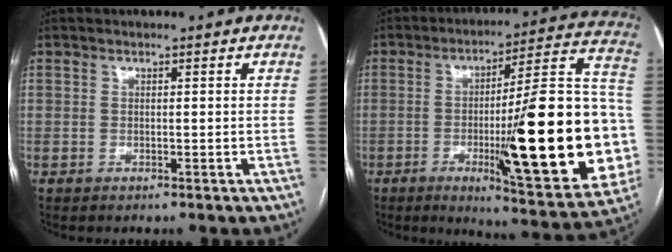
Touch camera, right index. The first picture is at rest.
{"total": 28.3, "force": [-5.2, 3.8, 27.5], "torque": [-0.328, 0.005, -0.068]}